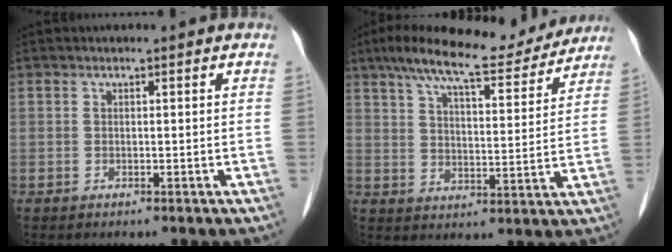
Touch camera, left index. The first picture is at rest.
{"total": 15.7, "force": [13.6, 3.1, 7.3], "torque": [-0.119, 0.016, 0.202]}